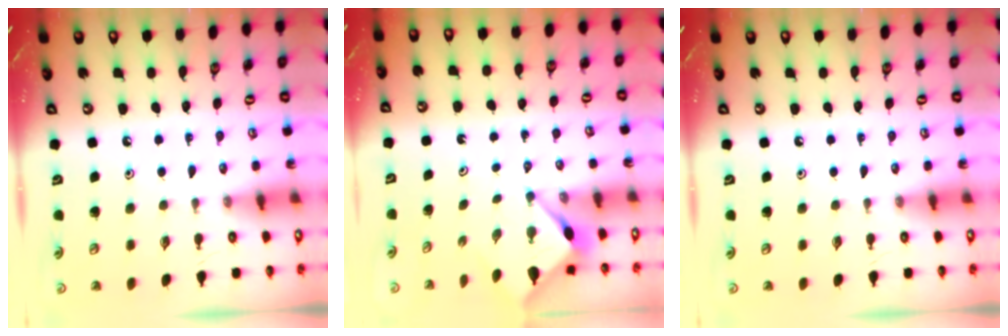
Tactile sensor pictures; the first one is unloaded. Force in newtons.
{"total": 3.0, "press": 3.0, "slide": 0.3}
{"total": 0.0}